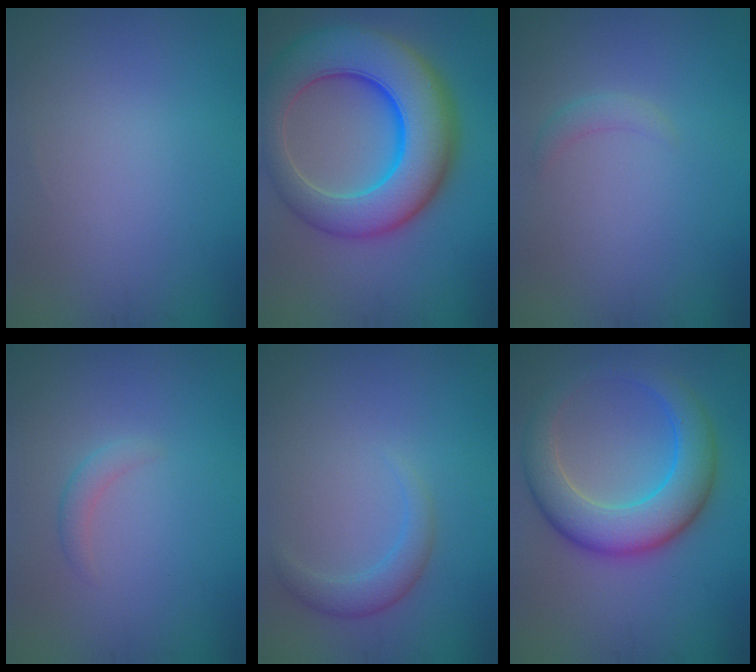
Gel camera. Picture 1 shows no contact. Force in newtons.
{"total": 11.8, "press": 11.8, "slide": 0.4}
{"total": 1.1, "press": 1.1, "slide": 0.0}
{"total": 1.2, "press": 1.2, "slide": 0.0}
{"total": 2.0, "press": 2.0, "slide": 0.2}
{"total": 7.5, "press": 7.5, "slide": 0.3}